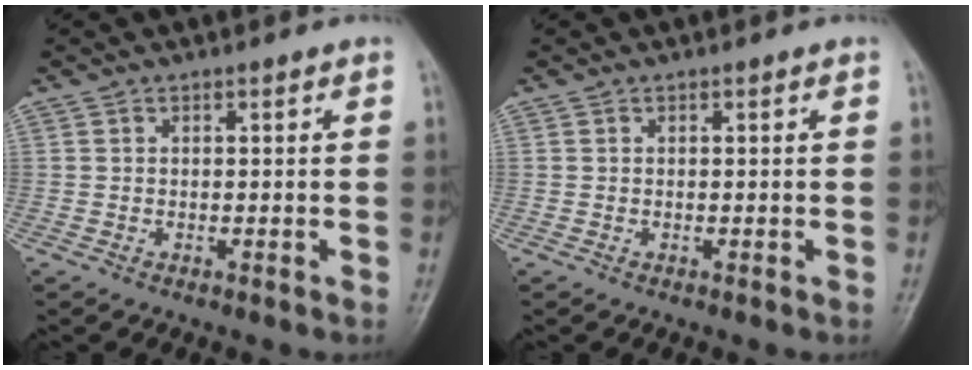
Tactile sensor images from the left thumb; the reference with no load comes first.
{"total": 0.0}